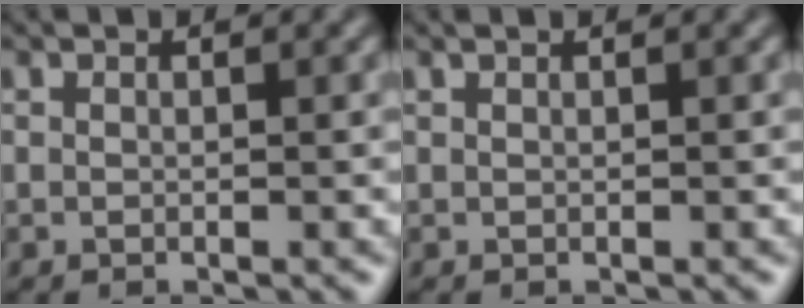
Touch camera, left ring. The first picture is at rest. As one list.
[{"total": 1.1, "force": [0.7, 0.5, 0.6], "torque": [0.000, 0.012, -0.009]}]